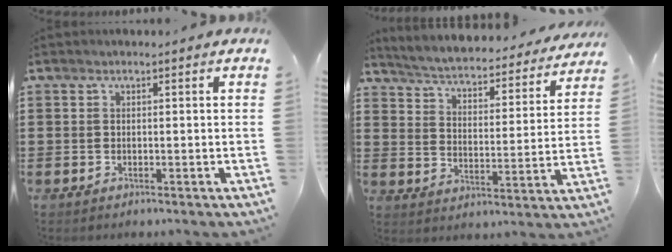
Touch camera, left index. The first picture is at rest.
{"total": 3.6, "force": [3.5, -0.2, 0.9], "torque": [-0.039, -0.034, 0.049]}